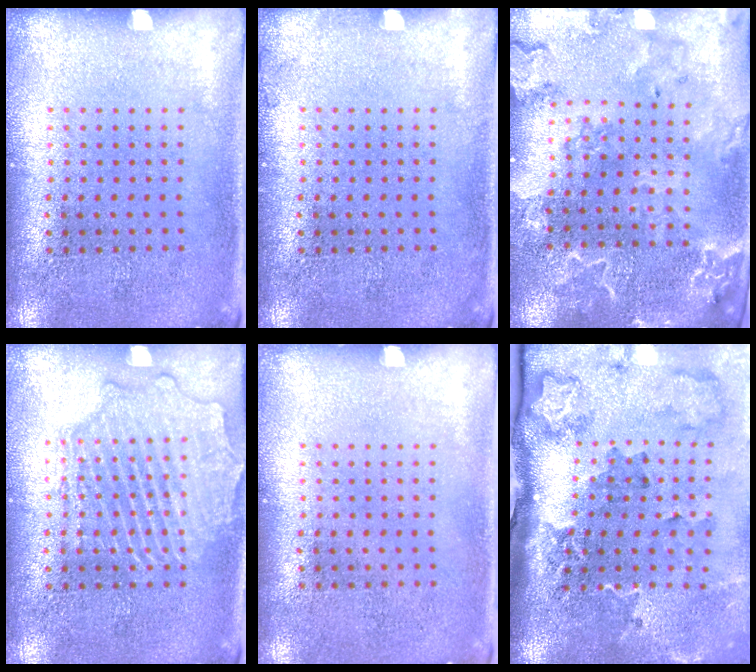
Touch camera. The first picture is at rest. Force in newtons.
{"total": 0.6, "press": 0.5, "slide": 0.1}
{"total": 2.6, "press": 2.4, "slide": 0.8}
{"total": 2.9, "press": 2.9, "slide": 0.3}
{"total": 0.0}
{"total": 3.0, "press": 2.2, "slide": 2.0}